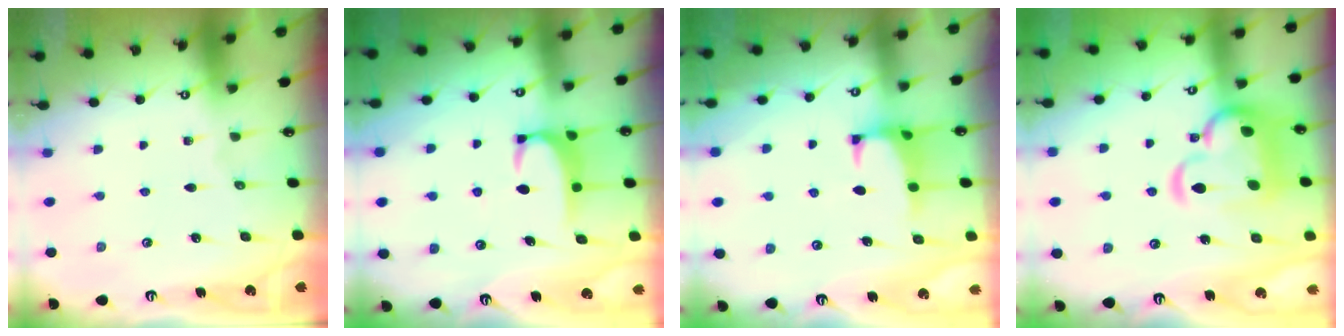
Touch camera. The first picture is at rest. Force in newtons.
{"total": 2.3, "press": 2.3, "slide": 0.6}
{"total": 1.2, "press": 1.0, "slide": 0.6}
{"total": 11.2, "press": 11.1, "slide": 2.0}